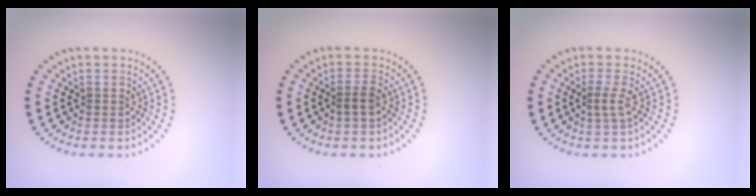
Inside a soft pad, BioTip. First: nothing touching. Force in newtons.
{"total": 1.3, "press": 1.1, "slide": 0.6}
{"total": 1.4, "press": 0.9, "slide": 1.0}